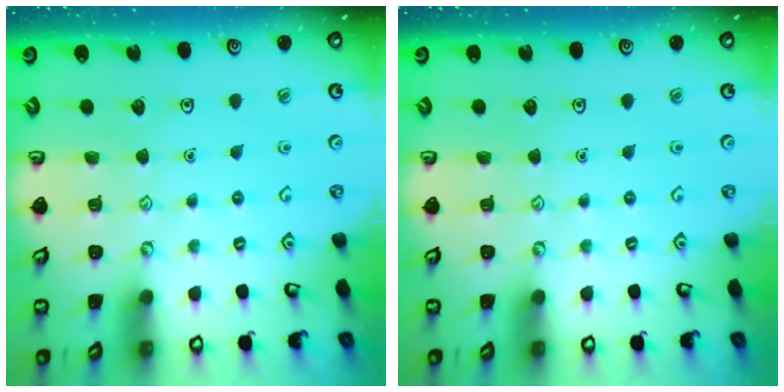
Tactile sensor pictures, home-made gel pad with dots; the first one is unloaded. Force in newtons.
{"total": 0.0}